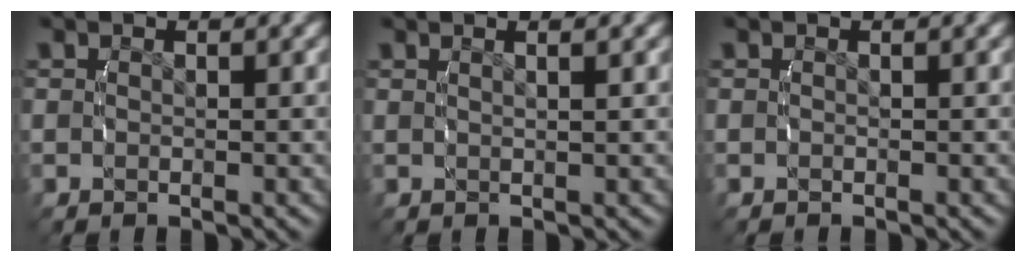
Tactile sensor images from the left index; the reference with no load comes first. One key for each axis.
{"total": 1.5, "fx": 0.8, "fy": -0.6, "fz": 1.1, "tx": -0.012, "ty": 0.002, "tz": 0.018}
{"total": 0.0}